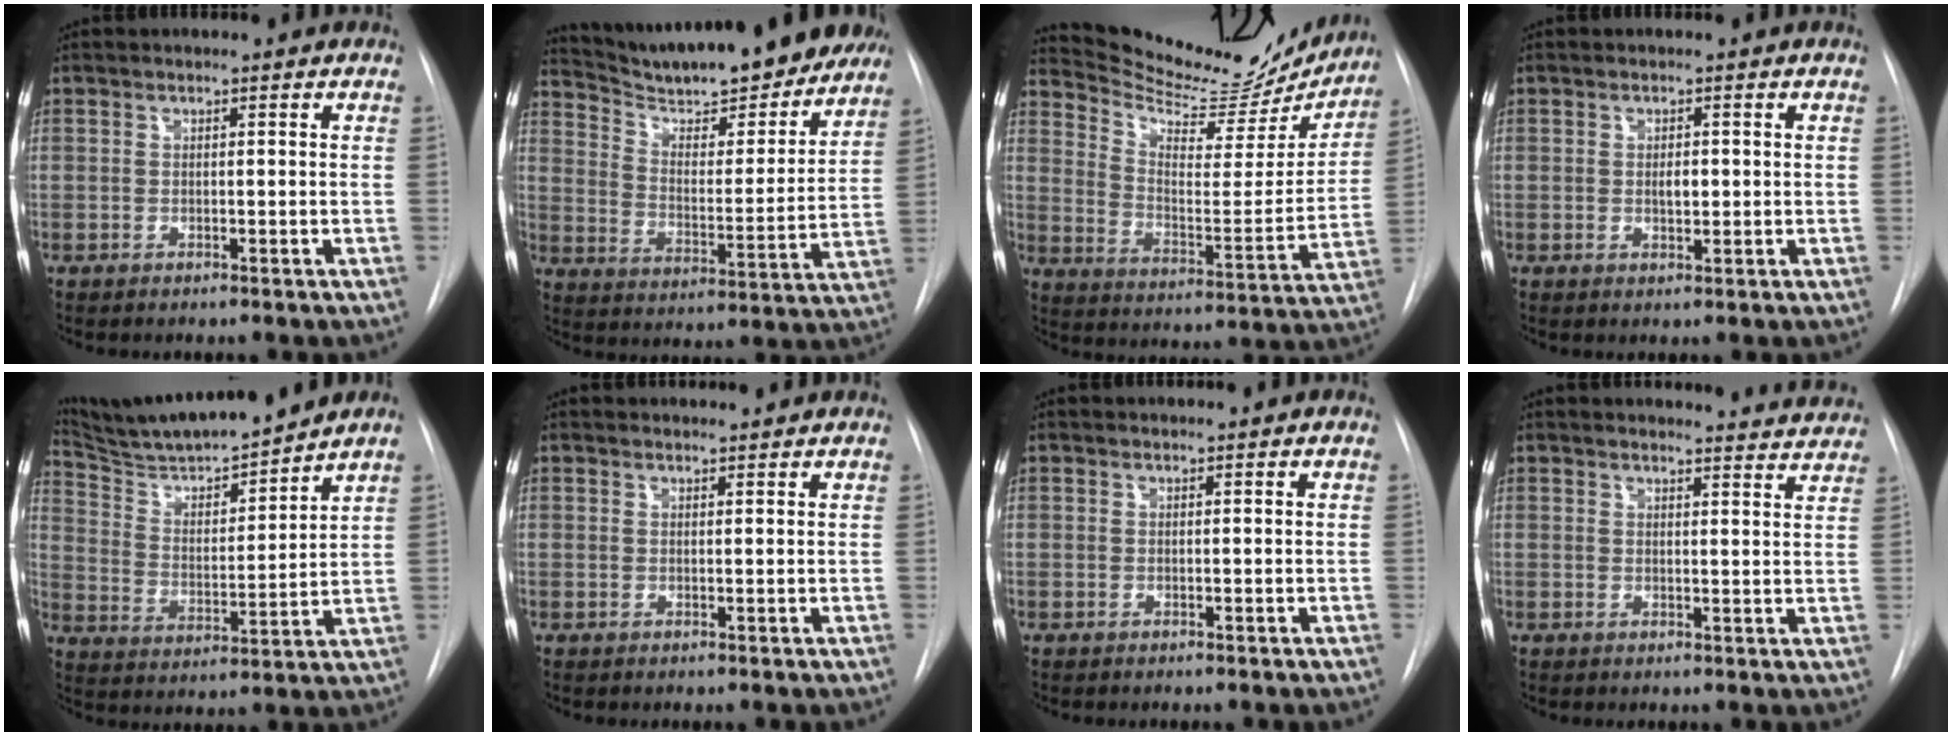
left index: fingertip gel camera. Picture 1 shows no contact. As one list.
[{"total": 23.0, "force": [20.5, 4.0, 9.7], "torque": [-0.154, -0.028, 0.287]}, {"total": 20.3, "force": [19.2, 4.3, 5.1], "torque": [-0.081, -0.052, 0.268]}, {"total": 1.6, "force": [-0.4, 0.8, 1.4], "torque": [-0.023, -0.007, -0.006]}, {"total": 15.3, "force": [14.1, 0.3, 6.0], "torque": [-0.108, -0.013, 0.245]}, {"total": 2.5, "force": [2.4, 0.3, 0.4], "torque": [-0.010, 0.010, 0.029]}, {"total": 0.0}, {"total": 12.8, "force": [12.5, 1.6, 1.8], "torque": [-0.001, -0.043, 0.119]}]